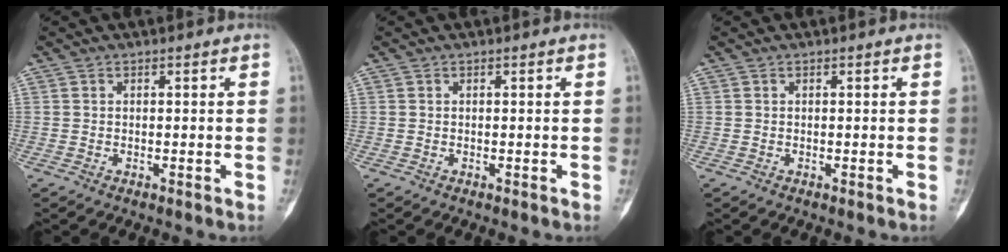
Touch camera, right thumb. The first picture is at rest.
{"total": 0.0}
{"total": 0.0}